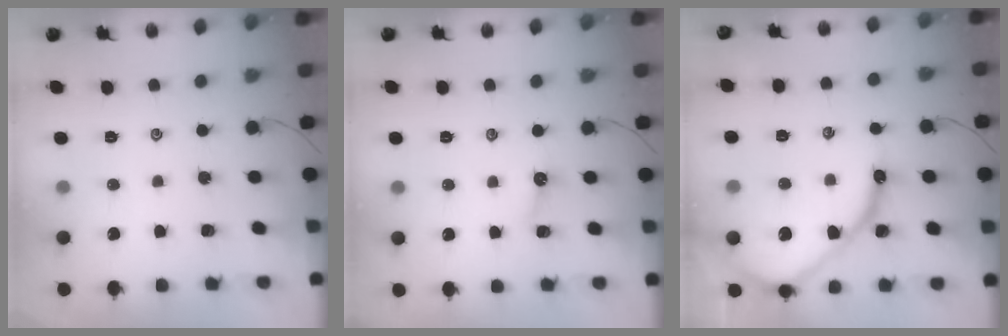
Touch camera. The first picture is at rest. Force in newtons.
{"total": 3.9, "press": 3.9, "slide": 0.5}
{"total": 11.8, "press": 11.7, "slide": 1.3}